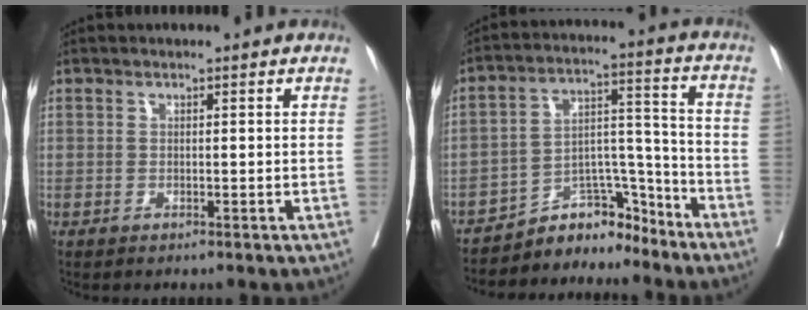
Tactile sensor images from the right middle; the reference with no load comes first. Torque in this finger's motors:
{"motor_torque": [0.81, -1.33, 0.00, 0.00]}